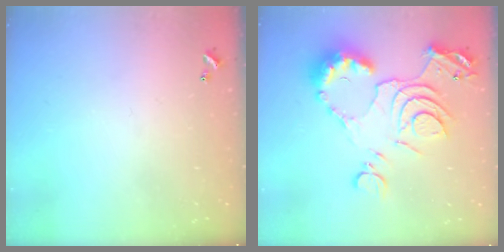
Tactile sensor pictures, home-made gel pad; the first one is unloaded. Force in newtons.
{"total": 15.1, "press": 15.0, "slide": 1.6}